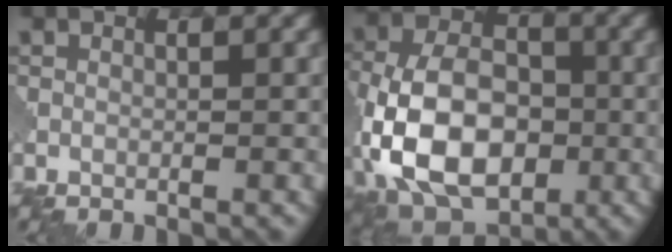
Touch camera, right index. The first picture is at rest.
{"total": 12.3, "force": [-3.4, 8.0, 8.7], "torque": [-0.174, -0.004, -0.076]}